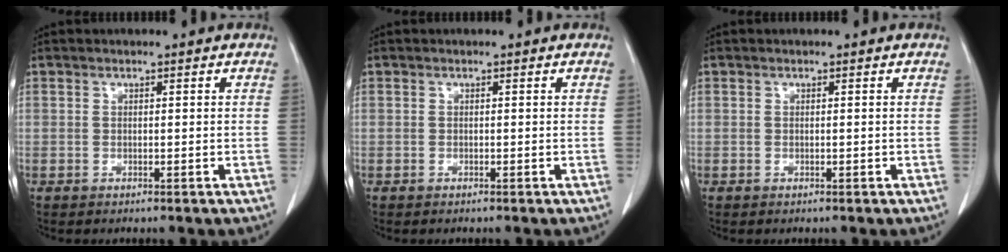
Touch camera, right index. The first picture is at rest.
{"total": 0.0}
{"total": 0.0}